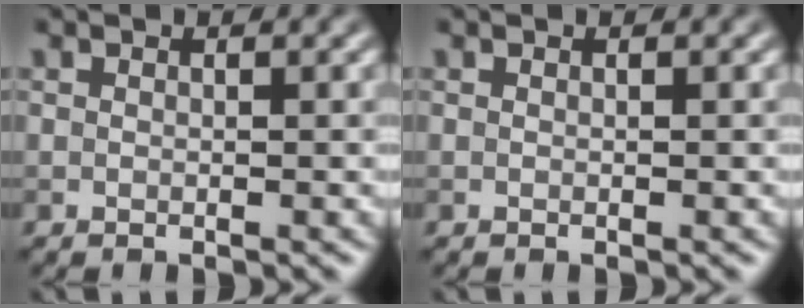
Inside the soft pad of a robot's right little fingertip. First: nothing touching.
{"total": 0.0}